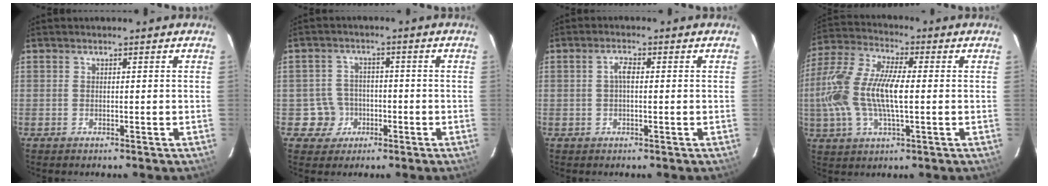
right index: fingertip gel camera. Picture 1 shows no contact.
{"total": 5.3, "force": [-2.0, 4.9, 0.0], "torque": [-0.006, 0.024, -0.030]}
{"total": 2.0, "force": [0.0, 0.8, 1.9], "torque": [-0.039, 0.008, -0.001]}
{"total": 16.7, "force": [-0.8, 6.2, 15.5], "torque": [-0.323, 0.009, -0.021]}